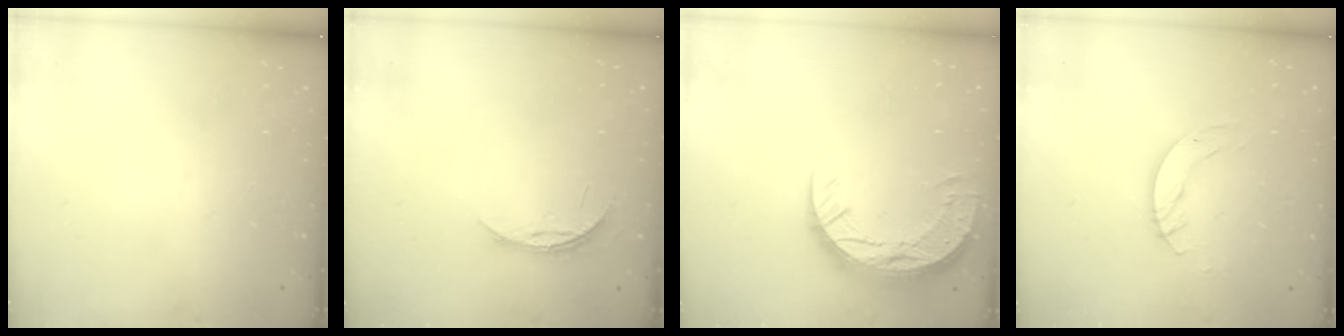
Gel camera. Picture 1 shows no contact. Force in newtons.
{"total": 3.8, "press": 3.8, "slide": 0.3}
{"total": 13.2, "press": 13.2, "slide": 0.9}
{"total": 5.6, "press": 5.5, "slide": 0.5}